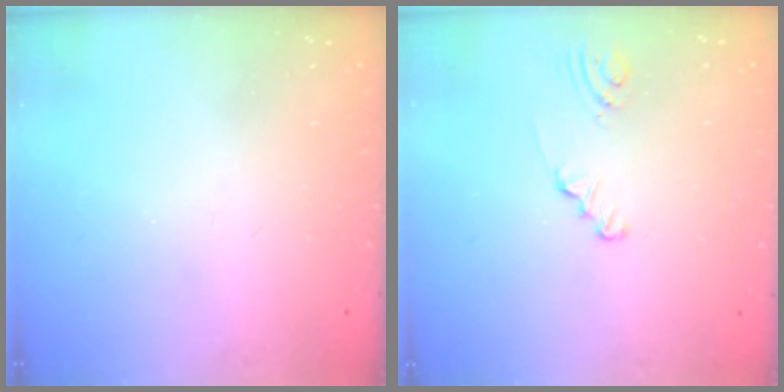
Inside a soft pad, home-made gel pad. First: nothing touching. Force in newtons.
{"total": 1.7, "press": 1.7, "slide": 0.2}